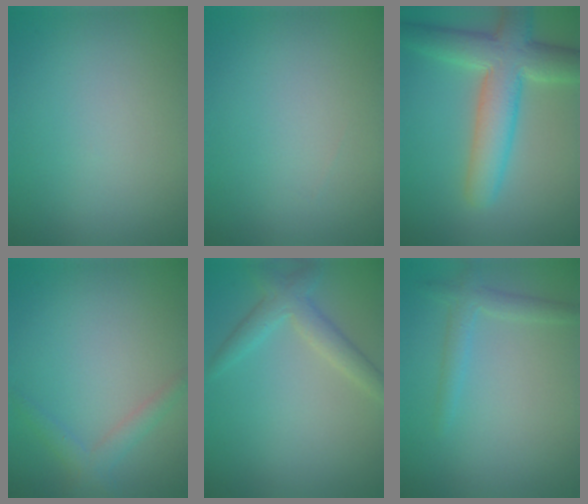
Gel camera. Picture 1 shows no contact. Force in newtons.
{"total": 0.0}
{"total": 7.3, "press": 7.3, "slide": 0.2}
{"total": 1.8, "press": 1.8, "slide": 0.1}
{"total": 2.8, "press": 2.8, "slide": 0.1}
{"total": 1.9, "press": 1.9, "slide": 0.1}